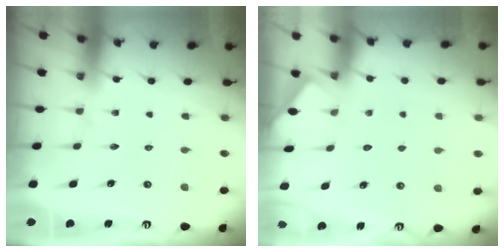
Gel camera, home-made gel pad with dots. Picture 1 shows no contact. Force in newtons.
{"total": 1.2, "press": 1.2, "slide": 0.2}